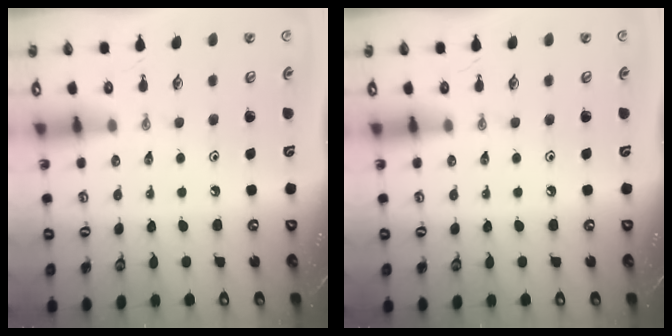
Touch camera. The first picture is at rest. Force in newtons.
{"total": 0.0}